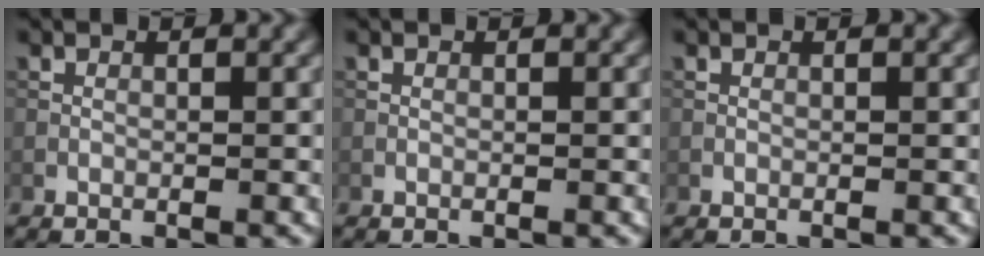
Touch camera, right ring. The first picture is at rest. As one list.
[{"total": 0.0}, {"total": 0.0}]